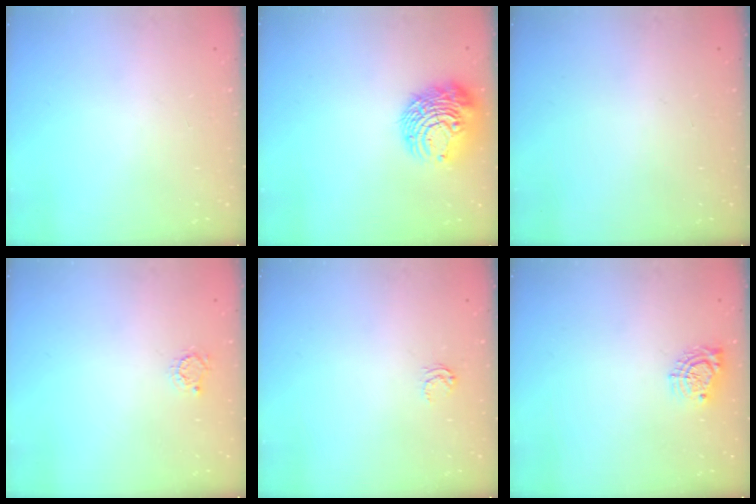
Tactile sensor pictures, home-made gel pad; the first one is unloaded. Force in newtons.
{"total": 11.1, "press": 11.0, "slide": 1.4}
{"total": 0.0}
{"total": 2.7, "press": 2.7, "slide": 0.4}
{"total": 3.3, "press": 3.2, "slide": 0.7}
{"total": 7.9, "press": 7.9, "slide": 0.4}